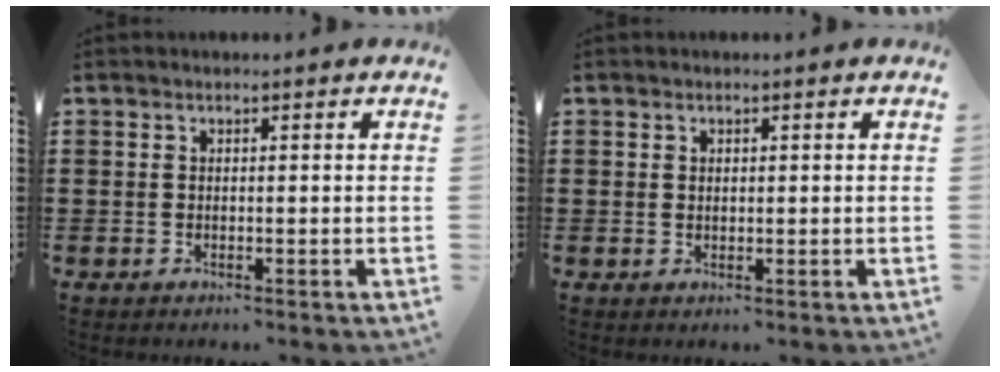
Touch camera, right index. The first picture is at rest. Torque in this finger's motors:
{"motor_torque": [-0.51, 0.80, -0.06, -0.01]}